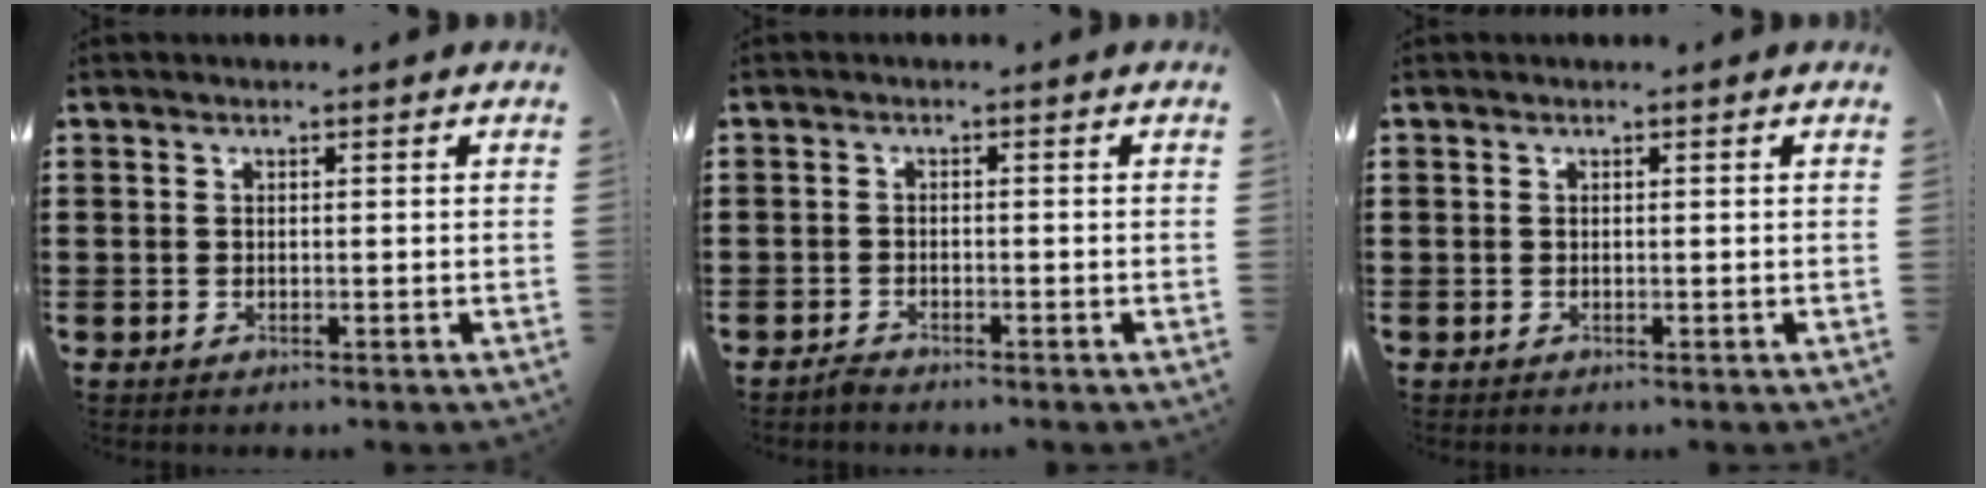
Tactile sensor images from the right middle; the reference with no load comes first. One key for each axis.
{"total": 1.1, "fx": -1.1, "fy": 0.1, "fz": 0.3, "tx": -0.009, "ty": -0.002, "tz": -0.021}
{"total": 0.0}